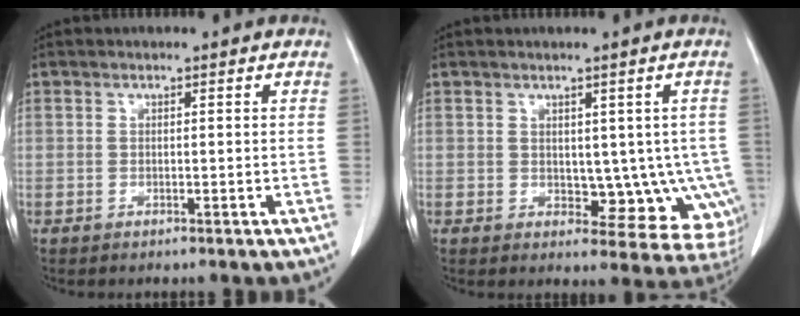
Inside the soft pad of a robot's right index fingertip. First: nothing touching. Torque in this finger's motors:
{"motor_torque": [0.00, 0.22, 0.04, 0.00]}